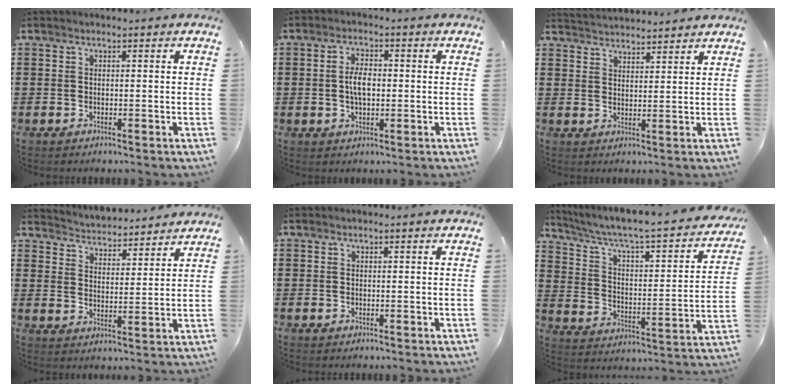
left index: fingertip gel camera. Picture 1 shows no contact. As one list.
[{"total": 4.2, "force": [0.0, 1.9, 3.7], "torque": [-0.081, 0.003, -0.004]}, {"total": 2.8, "force": [2.8, -0.2, -0.4], "torque": [-0.002, -0.011, 0.052]}, {"total": 3.5, "force": [3.4, 0.1, -0.6], "torque": [-0.009, -0.029, 0.056]}, {"total": 0.0}, {"total": 4.4, "force": [3.3, 0.5, 2.9], "torque": [-0.076, -0.039, 0.043]}]